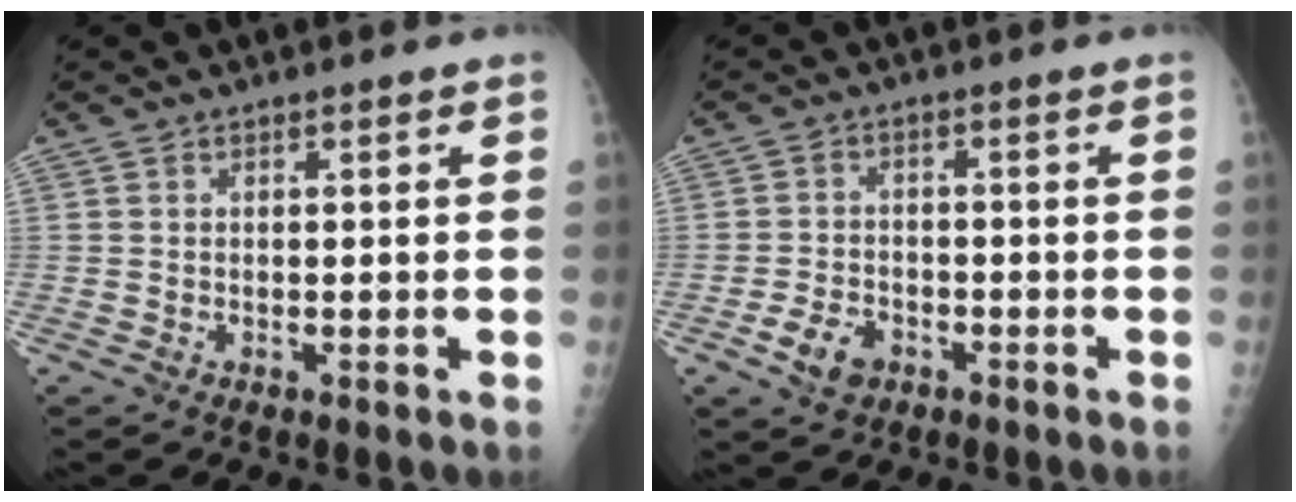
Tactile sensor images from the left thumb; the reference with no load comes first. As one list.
[{"total": 5.0, "force": [-2.6, 3.4, 2.7], "torque": [-0.043, 0.014, -0.043]}]